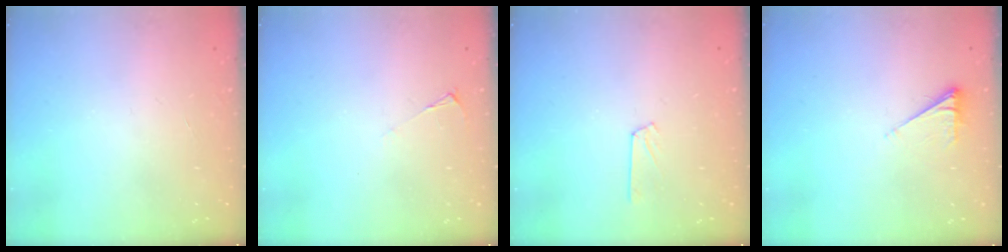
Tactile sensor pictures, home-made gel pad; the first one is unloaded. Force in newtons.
{"total": 2.1, "press": 2.0, "slide": 0.4}
{"total": 2.5, "press": 2.4, "slide": 0.3}
{"total": 3.8, "press": 3.7, "slide": 0.7}